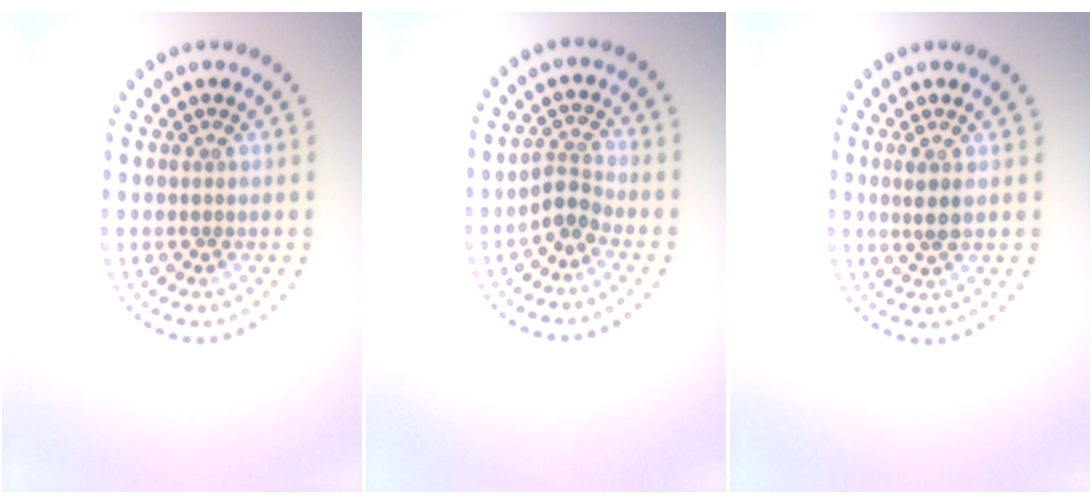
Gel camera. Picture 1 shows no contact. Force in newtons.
{"total": 2.0, "press": 1.5, "slide": 1.3}
{"total": 1.7, "press": 1.5, "slide": 0.8}